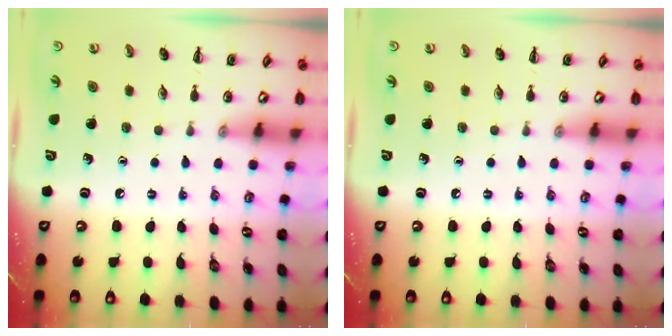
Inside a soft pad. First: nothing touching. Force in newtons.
{"total": 0.0}